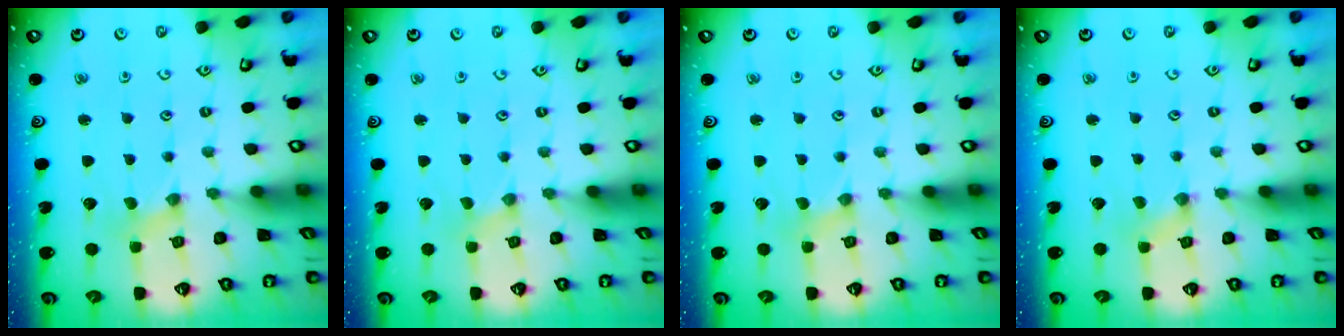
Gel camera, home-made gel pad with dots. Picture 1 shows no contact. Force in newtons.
{"total": 0.0}
{"total": 0.0}
{"total": 0.0}